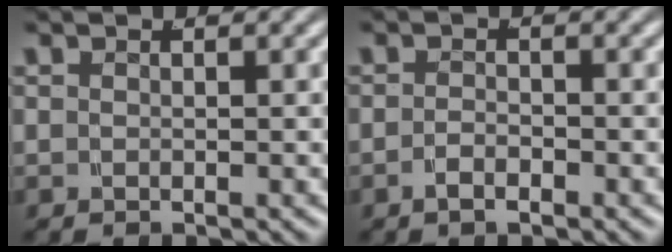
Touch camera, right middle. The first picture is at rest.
{"total": 1.5, "force": [-1.0, 0.7, 0.7], "torque": [-0.010, 0.001, -0.022]}